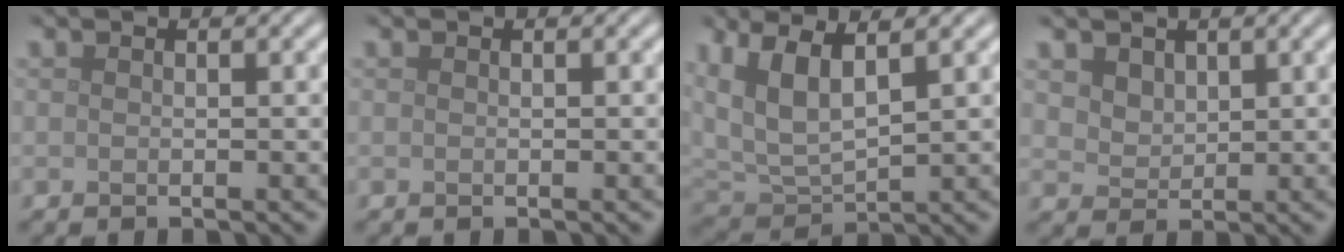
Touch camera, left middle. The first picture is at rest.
{"total": 0.0}
{"total": 6.0, "force": [2.7, 2.6, 4.7], "torque": [-0.117, 0.004, 0.051]}
{"total": 2.5, "force": [1.6, 1.7, 0.9], "torque": [-0.028, -0.007, 0.044]}